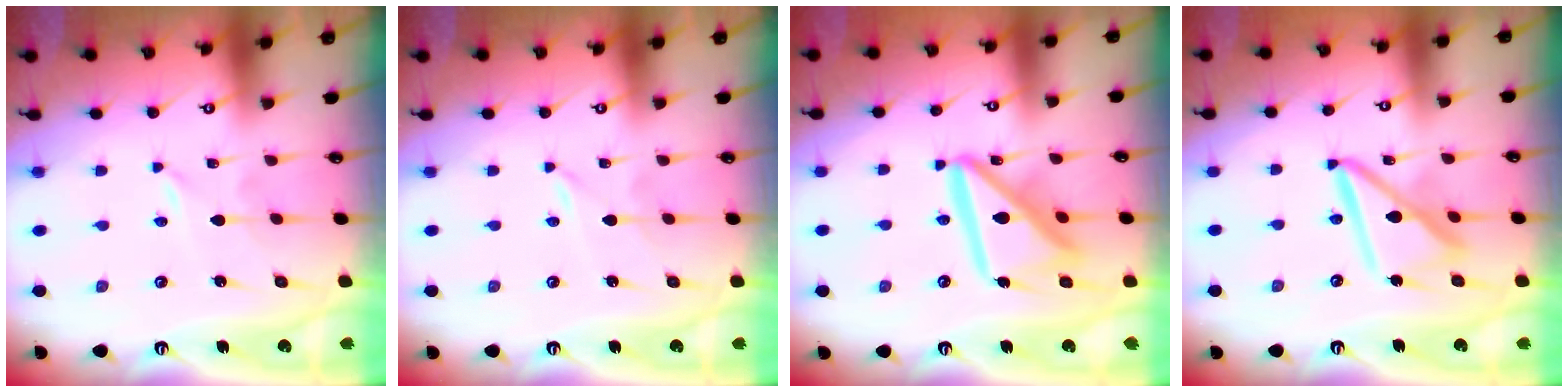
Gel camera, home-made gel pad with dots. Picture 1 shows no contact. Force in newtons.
{"total": 0.0}
{"total": 16.0, "press": 15.9, "slide": 1.7}
{"total": 14.1, "press": 14.0, "slide": 1.6}